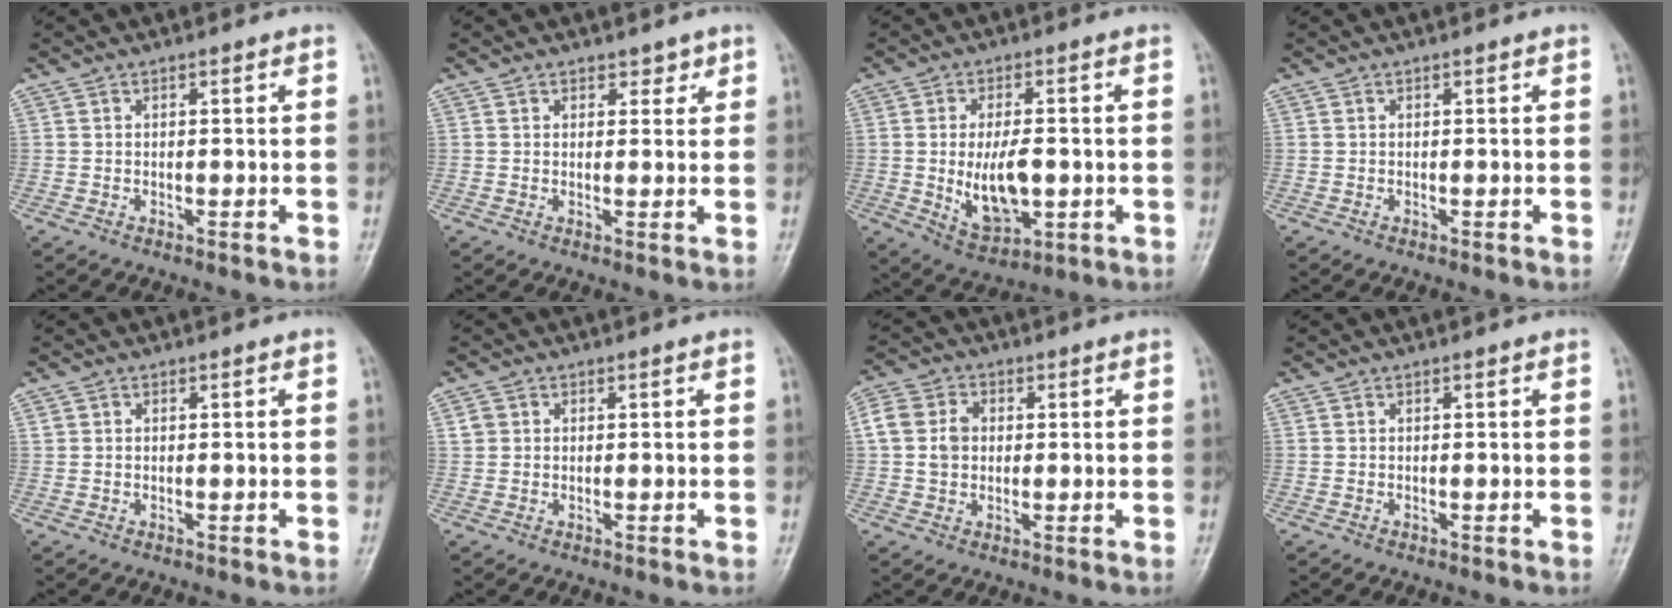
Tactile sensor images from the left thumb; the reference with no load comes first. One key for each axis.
{"total": 2.3, "fx": 1.5, "fy": 1.5, "fz": 0.6, "tx": 0.017, "ty": -0.007, "tz": 0.016}
{"total": 10.6, "fx": -1.1, "fy": 5.6, "fz": 8.9, "tx": -0.142, "ty": -0.006, "tz": -0.008}
{"total": 0.0}
{"total": 0.8, "fx": 0.2, "fy": 0.7, "fz": 0.4, "tx": -0.004, "ty": 0.002, "tz": 0.002}
{"total": 2.1, "fx": 0.4, "fy": 2.0, "fz": 0.8, "tx": -0.006, "ty": 0.003, "tz": 0.007}
{"total": 7.4, "fx": 0.6, "fy": 6.2, "fz": 4.0, "tx": -0.073, "ty": 0.011, "tz": 0.008}
{"total": 0.0}